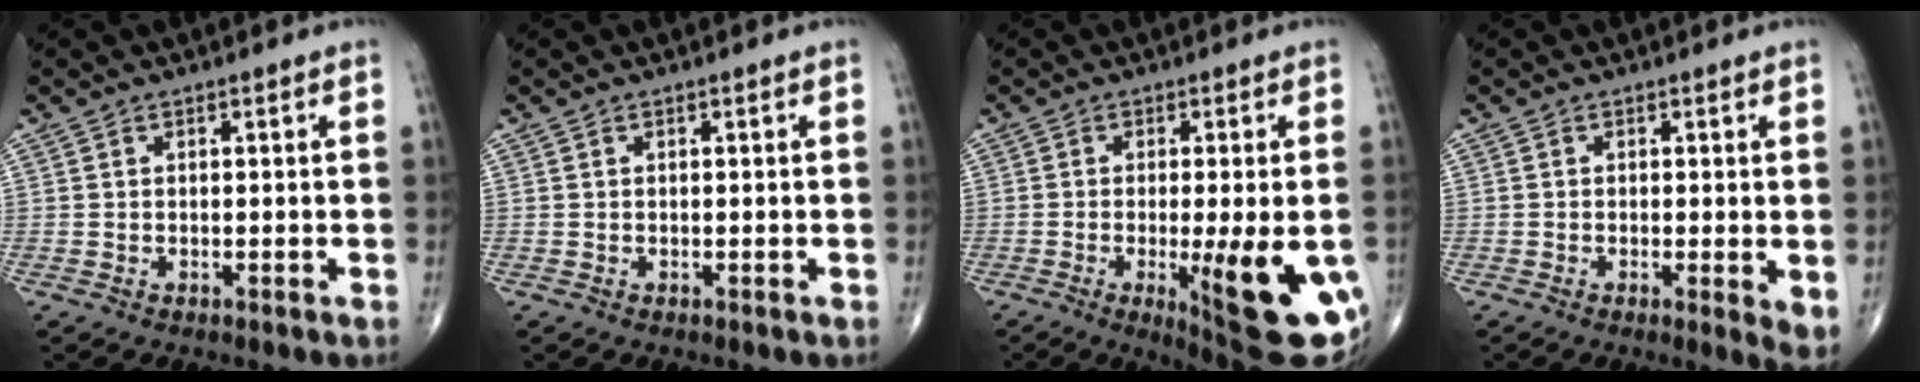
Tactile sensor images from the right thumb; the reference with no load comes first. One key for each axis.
{"total": 0.0}
{"total": 17.1, "fx": -4.5, "fy": 4.3, "fz": 15.9, "tx": -0.164, "ty": -0.023, "tz": -0.044}
{"total": 3.8, "fx": -0.3, "fy": 0.9, "fz": 3.7, "tx": -0.060, "ty": -0.014, "tz": -0.010}